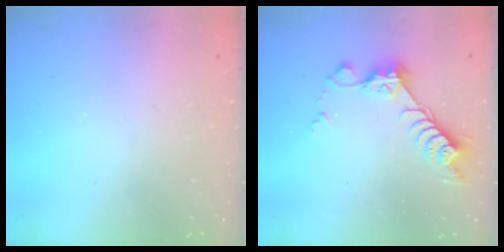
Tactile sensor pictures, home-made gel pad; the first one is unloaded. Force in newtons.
{"total": 8.7, "press": 8.7, "slide": 0.5}